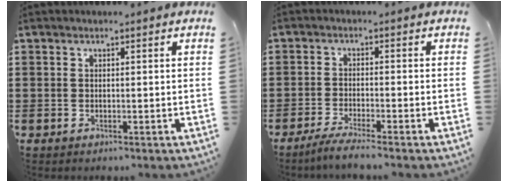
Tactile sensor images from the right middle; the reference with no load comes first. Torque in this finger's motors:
{"motor_torque": [2.14, 0.00, 0.20, 0.06]}